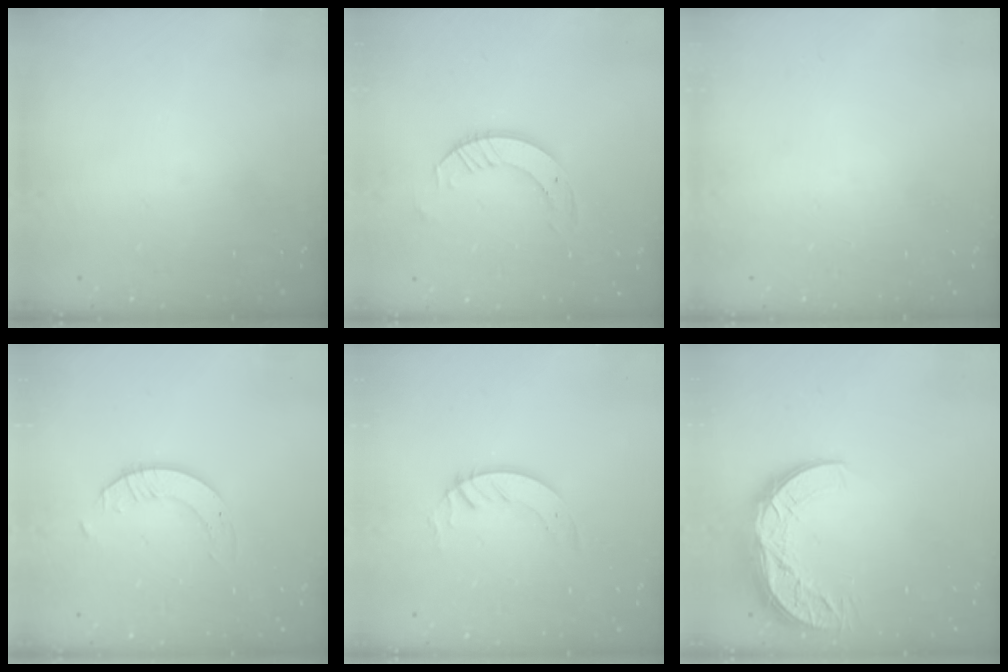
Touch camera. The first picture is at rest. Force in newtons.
{"total": 7.6, "press": 7.5, "slide": 0.5}
{"total": 0.0}
{"total": 2.1, "press": 2.1, "slide": 0.2}
{"total": 2.8, "press": 2.8, "slide": 0.2}
{"total": 11.3, "press": 11.2, "slide": 0.9}